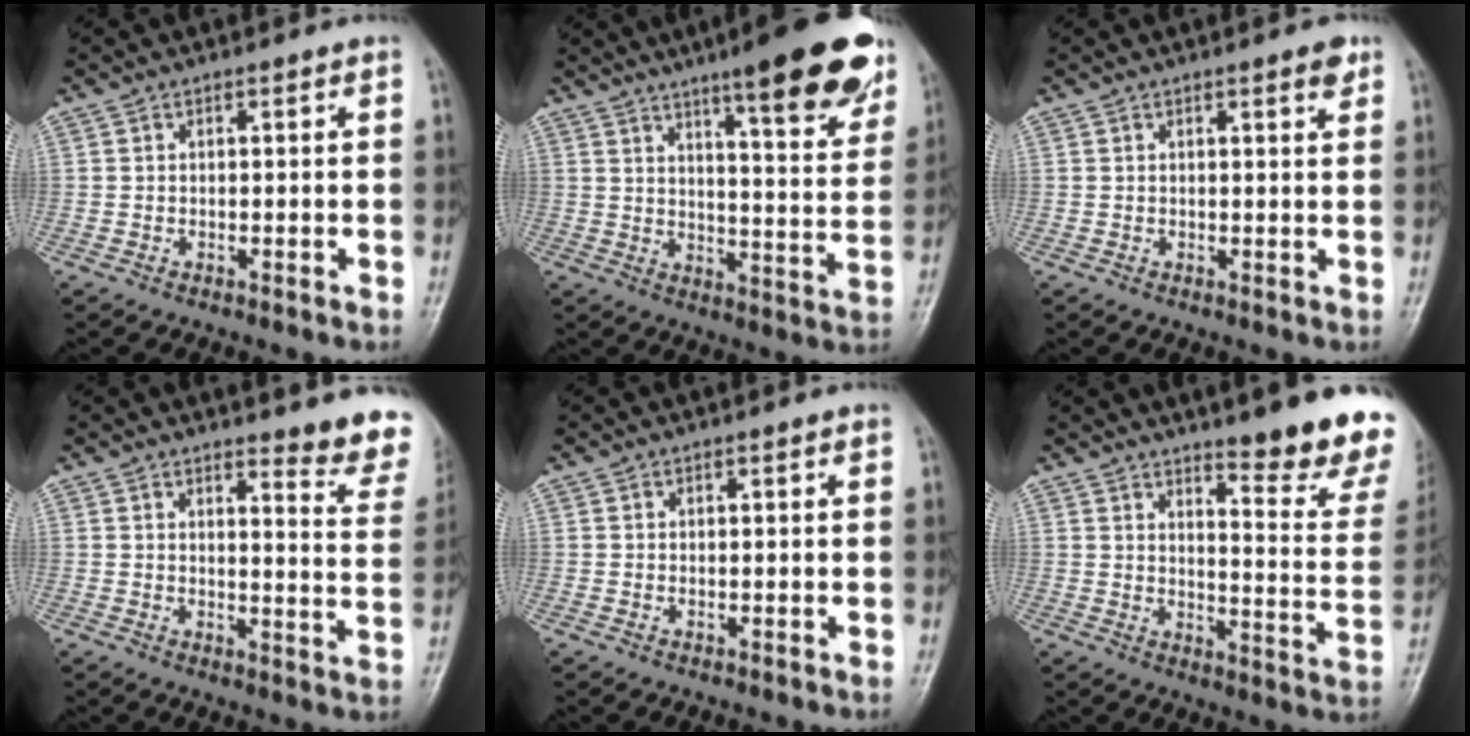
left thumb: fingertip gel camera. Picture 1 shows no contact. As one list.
[{"total": 18.8, "force": [12.1, 3.9, 13.9], "torque": [-0.149, -0.056, 0.159]}, {"total": 2.2, "force": [1.3, 0.6, 1.6], "torque": [-0.017, -0.004, 0.013]}, {"total": 10.3, "force": [9.4, 1.8, 3.9], "torque": [-0.013, -0.083, 0.089]}, {"total": 0.5, "force": [0.0, 0.3, 0.4], "torque": [-0.009, 0.011, 0.003]}, {"total": 15.6, "force": [11.8, 2.4, 10.0], "torque": [-0.097, -0.095, 0.152]}]